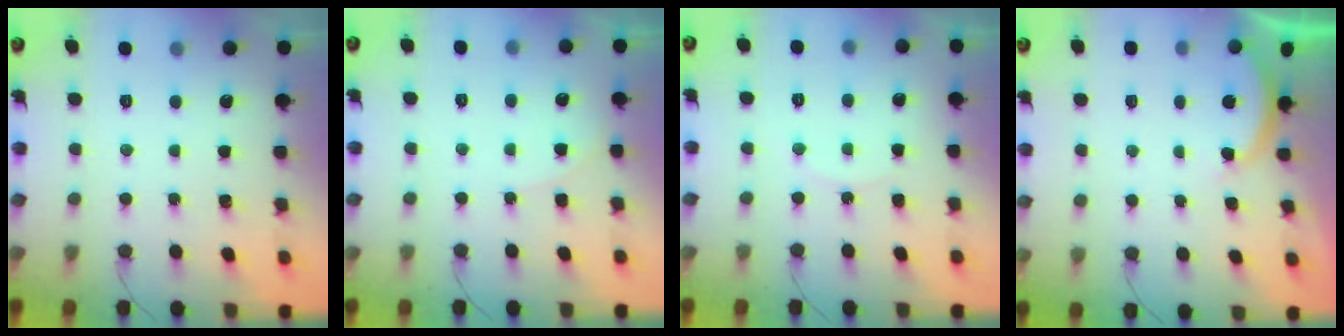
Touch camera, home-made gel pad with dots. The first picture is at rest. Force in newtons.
{"total": 5.2, "press": 5.2, "slide": 0.4}
{"total": 4.5, "press": 4.4, "slide": 0.5}
{"total": 2.5, "press": 2.5, "slide": 0.5}